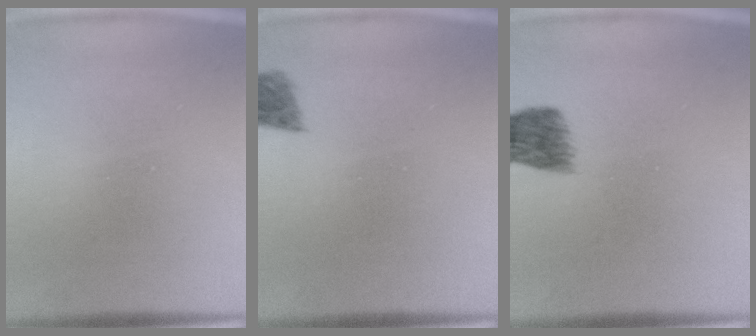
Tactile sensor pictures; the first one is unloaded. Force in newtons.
{"total": 2.7}
{"total": 4.8}